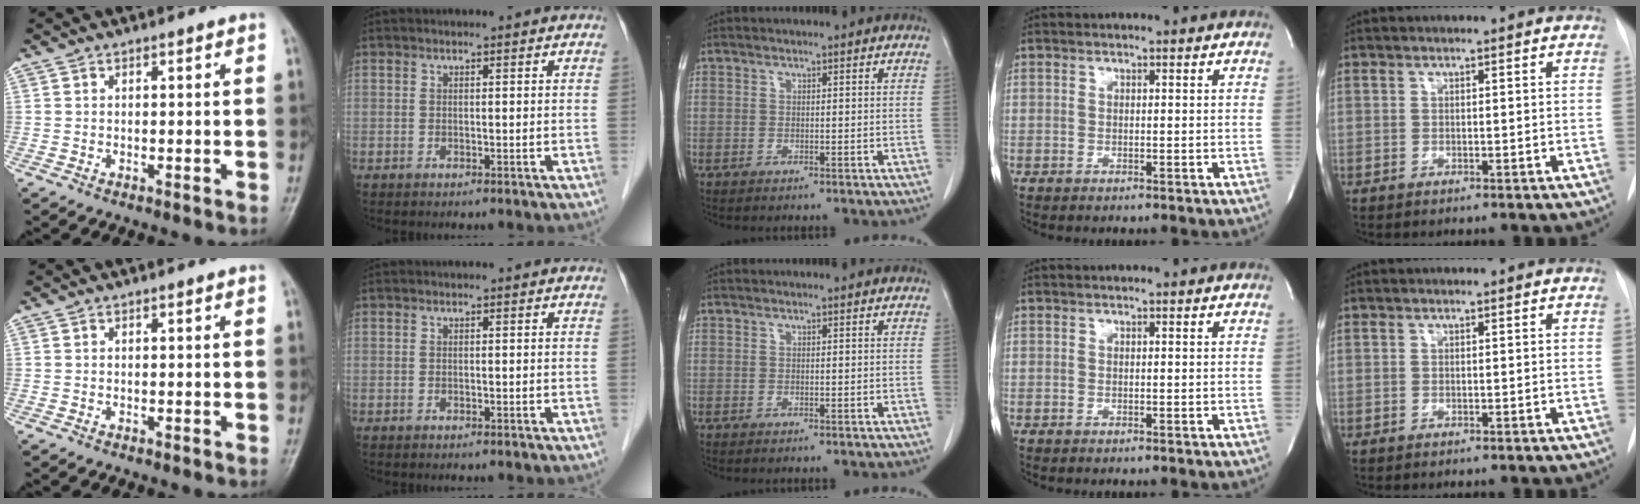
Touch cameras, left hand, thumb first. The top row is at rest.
{}